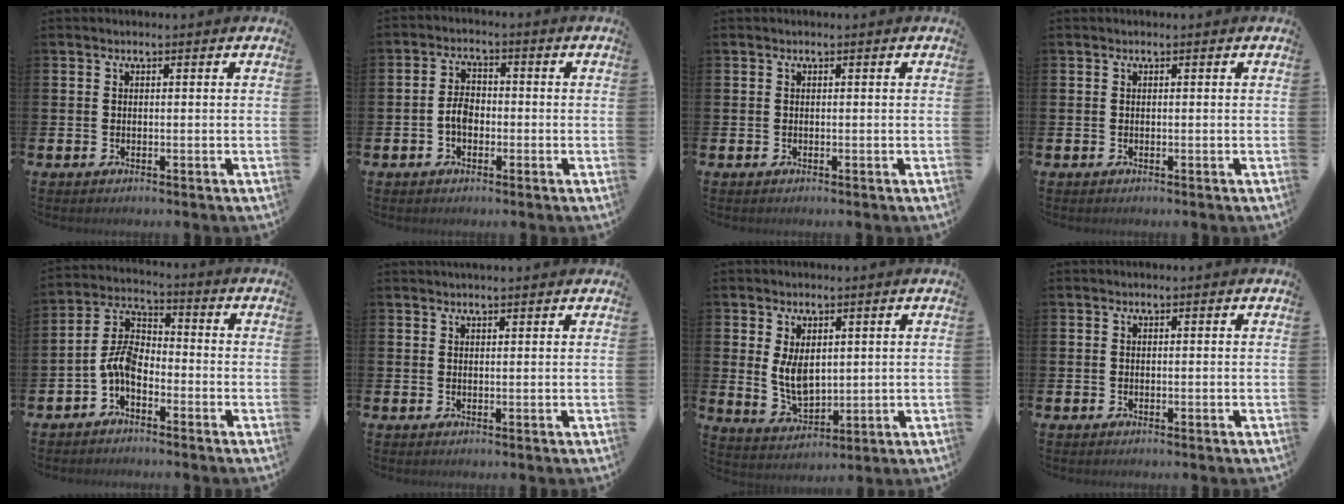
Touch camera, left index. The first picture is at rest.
{"total": 3.3, "force": [-1.0, 2.1, 2.4], "torque": [-0.036, 0.003, -0.021]}
{"total": 0.0}
{"total": 0.0}
{"total": 5.4, "force": [-2.1, 3.0, 4.0], "torque": [-0.093, -0.008, -0.050]}
{"total": 1.5, "force": [1.5, 0.0, 0.2], "torque": [0.003, -0.003, 0.025]}
{"total": 5.2, "force": [2.0, 2.8, 3.9], "torque": [-0.056, -0.015, 0.032]}
{"total": 0.0}